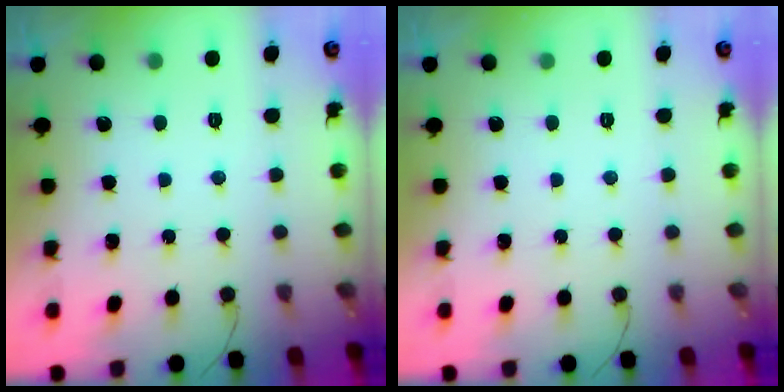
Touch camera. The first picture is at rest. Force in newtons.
{"total": 0.0}